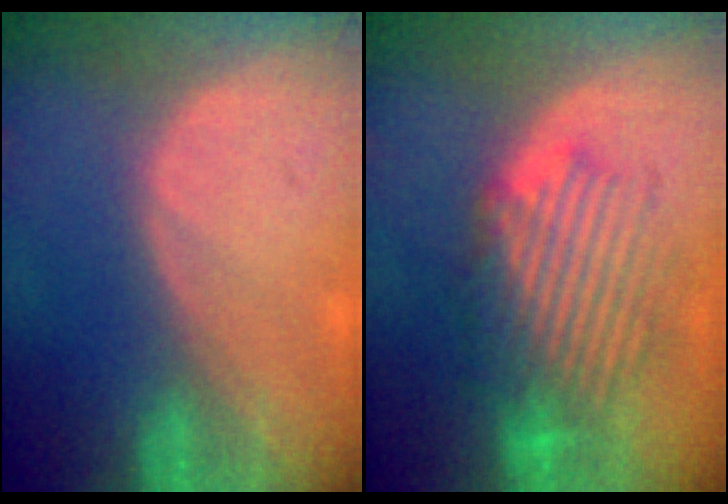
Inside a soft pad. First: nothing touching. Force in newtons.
{"total": 8.7, "press": 8.5, "slide": 2.2}